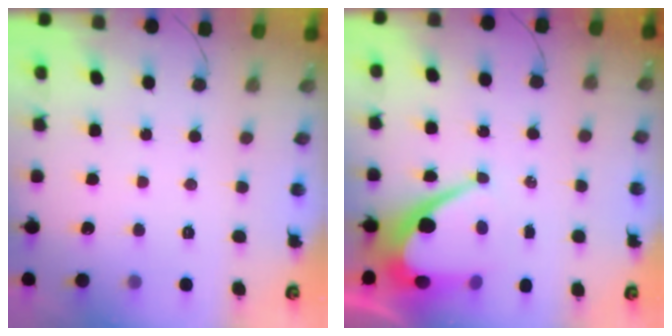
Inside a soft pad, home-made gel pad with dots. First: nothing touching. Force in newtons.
{"total": 10.0, "press": 9.9, "slide": 0.9}